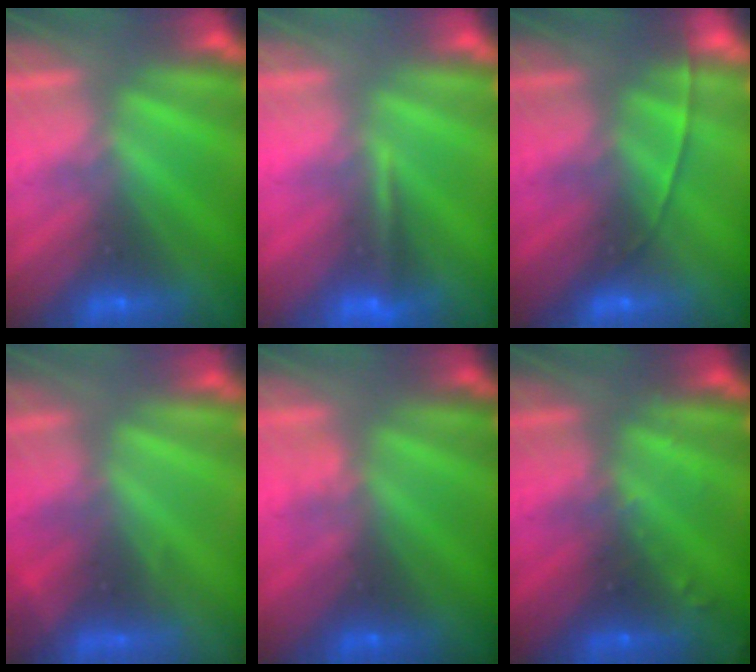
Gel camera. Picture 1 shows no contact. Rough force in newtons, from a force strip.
{"total": 1.1}
{"total": 1.9}
{"total": 4.9}
{"total": 3.6}
{"total": 2.9}